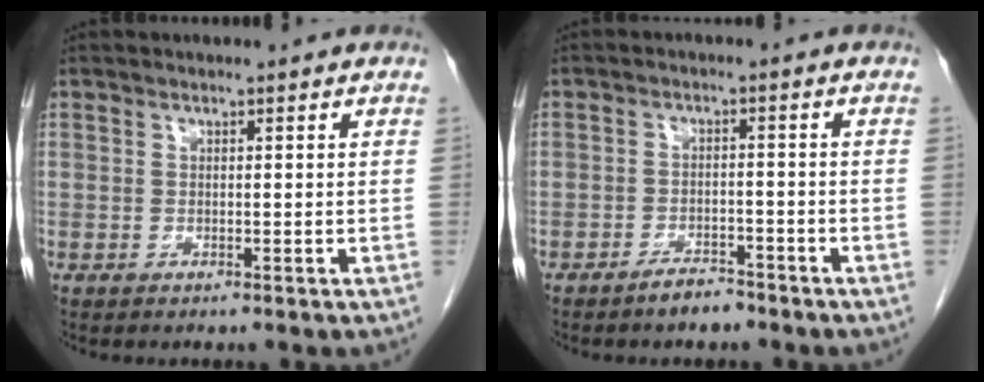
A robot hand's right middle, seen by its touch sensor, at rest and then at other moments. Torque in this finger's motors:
{"motor_torque": [1.18, -0.96, 0.15, 0.13]}